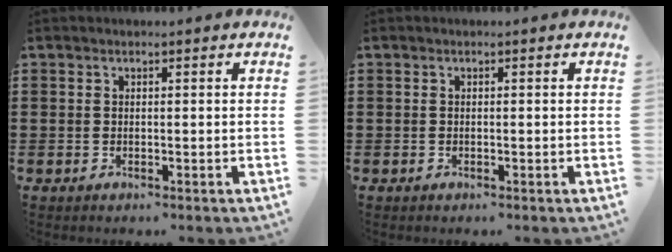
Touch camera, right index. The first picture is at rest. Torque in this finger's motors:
{"motor_torque": [0.15, 0.13, 0.00, 0.00]}